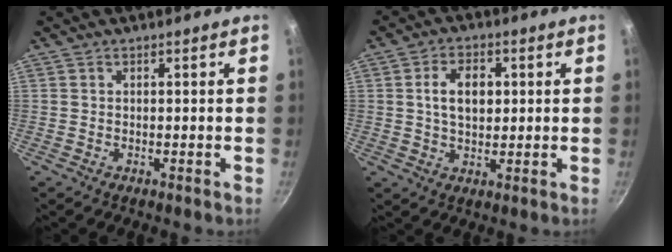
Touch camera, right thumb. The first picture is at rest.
{"total": 7.3, "force": [1.2, 4.8, 5.4], "torque": [-0.076, 0.004, 0.017]}